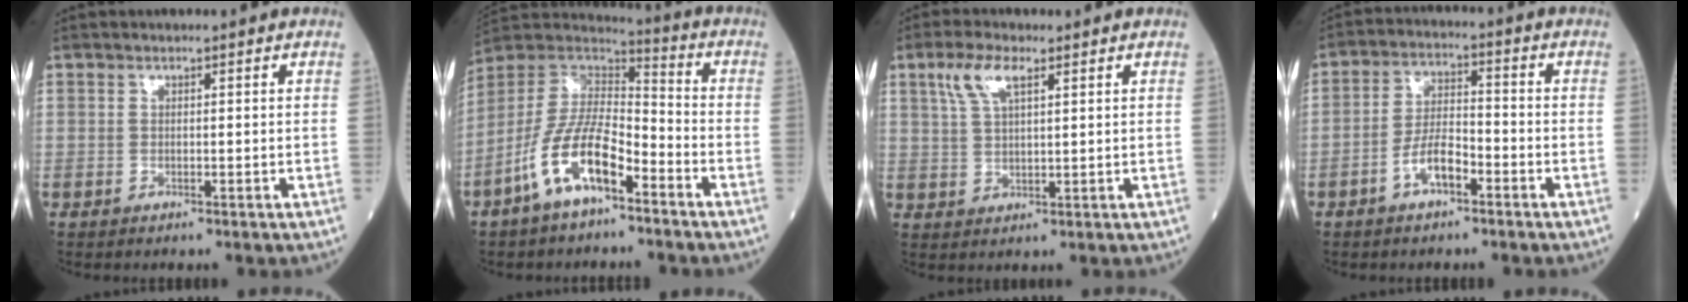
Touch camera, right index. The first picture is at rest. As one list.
[{"total": 12.5, "force": [-6.7, 4.0, 9.7], "torque": [-0.199, 0.007, -0.130]}, {"total": 5.3, "force": [2.9, 1.6, 4.2], "torque": [-0.095, 0.014, 0.060]}, {"total": 5.9, "force": [-3.2, 2.0, 4.6], "torque": [-0.090, 0.010, -0.061]}]